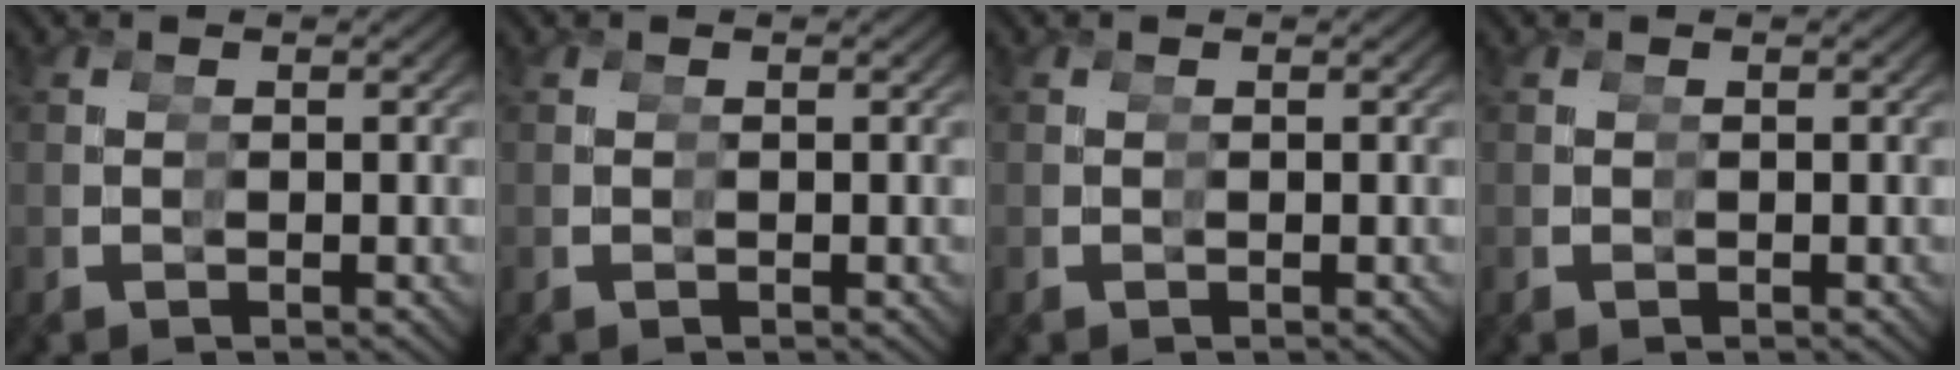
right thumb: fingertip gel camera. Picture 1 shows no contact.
{"total": 0.0}
{"total": 0.0}
{"total": 0.0}